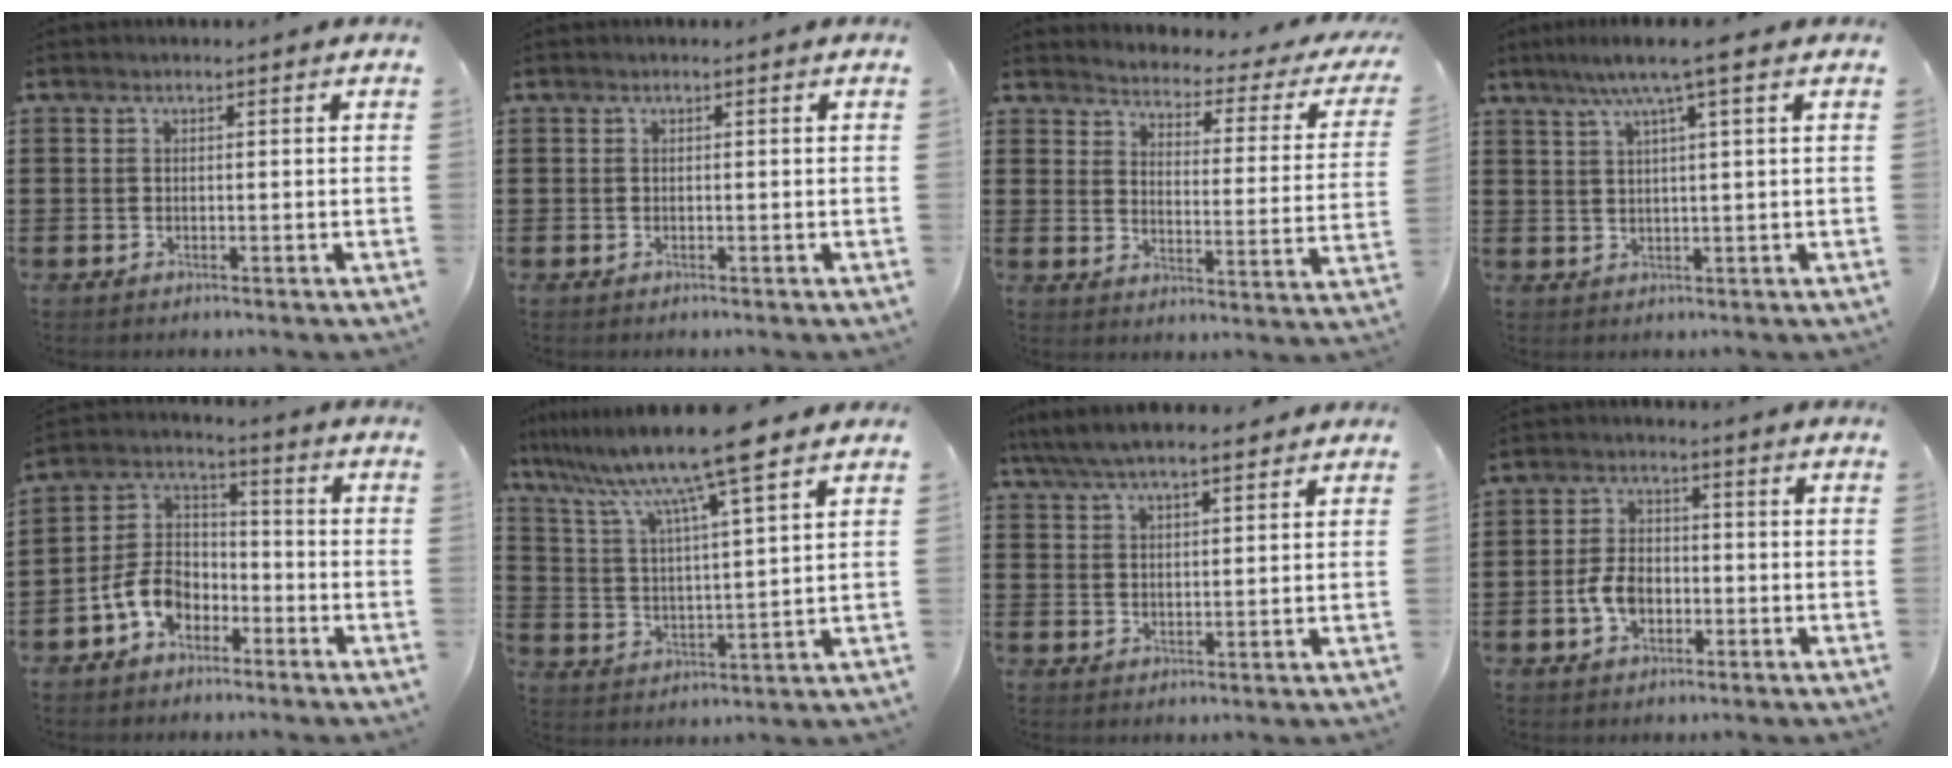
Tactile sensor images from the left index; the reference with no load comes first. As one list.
[{"total": 0.0}, {"total": 2.2, "force": [2.1, 0.2, 0.6], "torque": [-0.031, -0.027, 0.026]}, {"total": 5.4, "force": [2.9, -0.1, 4.5], "torque": [-0.094, 0.002, 0.046]}, {"total": 8.2, "force": [-4.4, 5.4, 4.3], "torque": [-0.119, 0.009, -0.090]}, {"total": 11.1, "force": [9.2, -0.8, 6.0], "torque": [-0.152, -0.051, 0.150]}, {"total": 5.5, "force": [4.7, 1.1, 2.7], "torque": [-0.065, -0.005, 0.086]}, {"total": 5.2, "force": [-1.5, 3.3, 3.8], "torque": [-0.096, 0.000, -0.035]}]